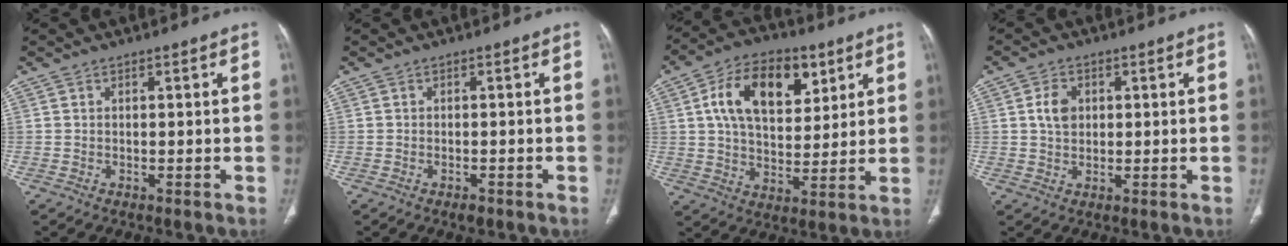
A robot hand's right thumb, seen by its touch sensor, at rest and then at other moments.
{"total": 1.4, "force": [-1.0, 0.6, 0.8], "torque": [-0.015, 0.003, -0.014]}
{"total": 16.6, "force": [6.2, 10.0, 11.8], "torque": [-0.164, -0.010, 0.103]}
{"total": 4.2, "force": [0.8, 3.1, 2.6], "torque": [-0.040, 0.000, 0.014]}